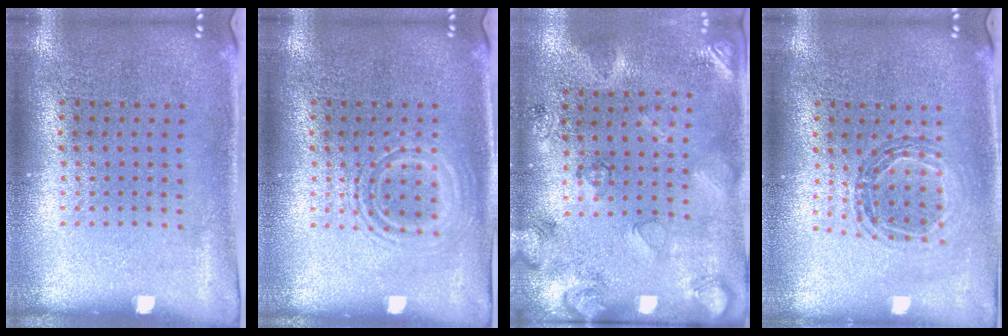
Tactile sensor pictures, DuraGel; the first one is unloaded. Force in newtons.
{"total": 1.1, "press": 1.1, "slide": 0.2}
{"total": 2.6, "press": 1.8, "slide": 1.9}
{"total": 0.5, "press": 0.5, "slide": 0.0}